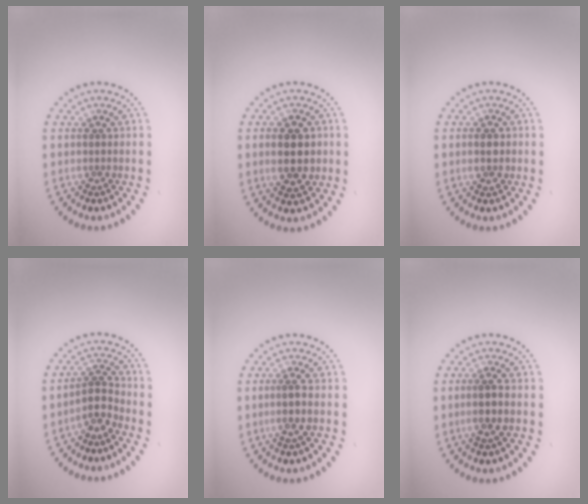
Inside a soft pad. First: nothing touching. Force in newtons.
{"total": 3.6, "press": 3.6, "slide": 0.3}
{"total": 2.0, "press": 2.0, "slide": 0.1}
{"total": 2.5, "press": 1.8, "slide": 1.8}
{"total": 1.3, "press": 1.1, "slide": 0.7}
{"total": 1.6, "press": 1.4, "slide": 0.9}